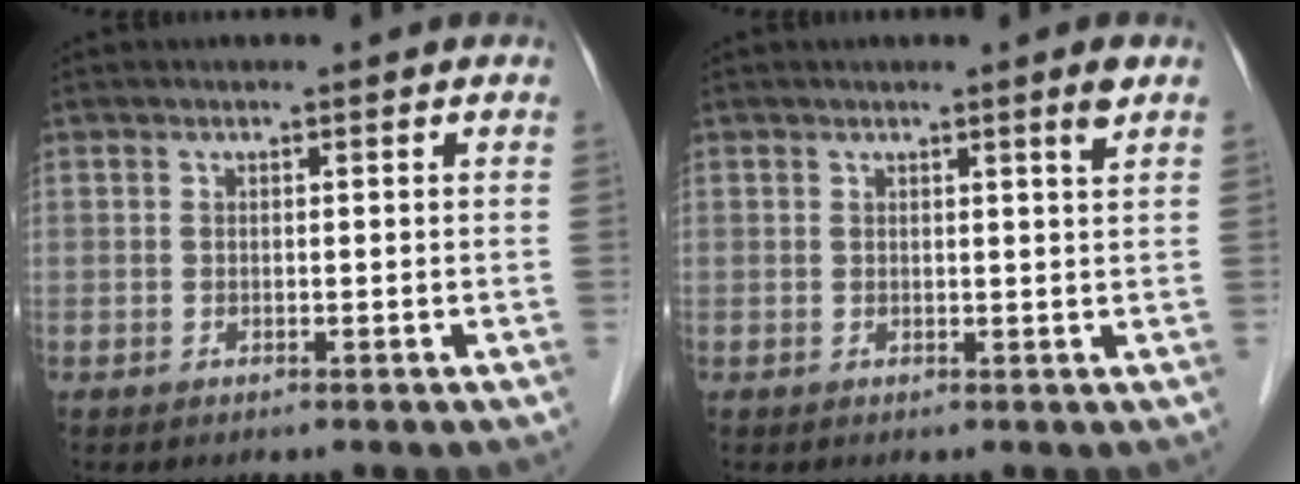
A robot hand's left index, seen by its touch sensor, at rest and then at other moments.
{"total": 1.8, "force": [1.1, -0.4, 1.3], "torque": [-0.017, -0.009, 0.018]}